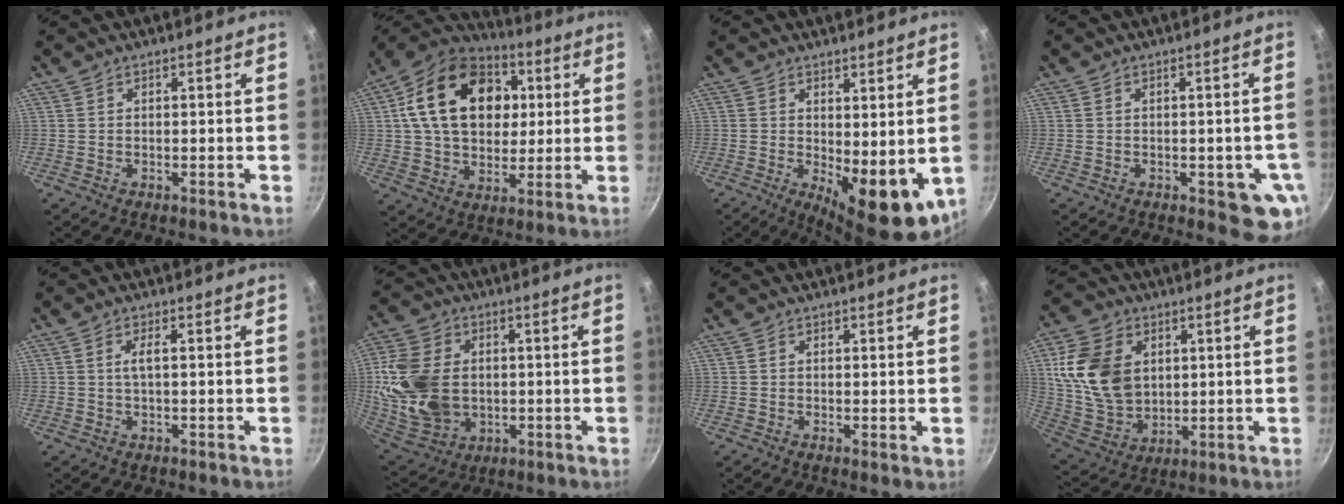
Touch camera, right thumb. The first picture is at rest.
{"total": 22.2, "force": [4.9, 16.0, 14.7], "torque": [-0.215, 0.013, 0.075]}
{"total": 10.6, "force": [0.0, 4.5, 9.6], "torque": [-0.106, -0.017, 0.015]}
{"total": 7.2, "force": [-2.0, 3.2, 6.1], "torque": [-0.040, 0.002, -0.021]}
{"total": 2.1, "force": [0.2, 0.4, 2.0], "torque": [-0.046, 0.003, 0.004]}
{"total": 18.7, "force": [0.3, 13.8, 12.7], "torque": [-0.246, -0.002, 0.019]}
{"total": 0.6, "force": [0.4, 0.1, 0.5], "torque": [-0.005, -0.007, 0.004]}
{"total": 16.4, "force": [3.6, 12.0, 10.6], "torque": [-0.180, -0.011, 0.083]}